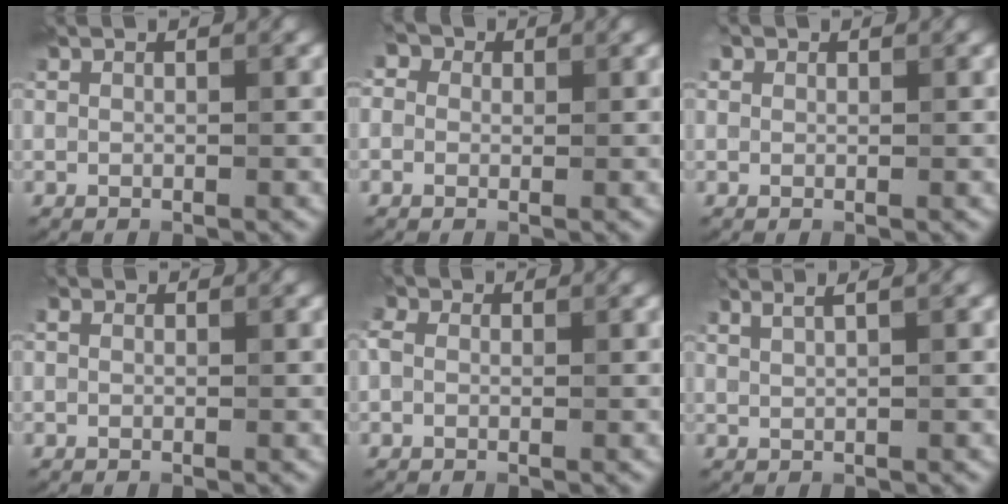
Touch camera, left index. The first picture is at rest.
{"total": 4.0, "force": [1.6, 3.1, 2.1], "torque": [-0.019, 0.024, -0.020]}
{"total": 1.0, "force": [0.6, 0.6, 0.3], "torque": [-0.003, 0.001, 0.004]}
{"total": 0.8, "force": [0.2, 0.7, 0.5], "torque": [-0.008, -0.003, -0.002]}
{"total": 1.7, "force": [0.1, 1.4, 1.0], "torque": [-0.022, 0.008, -0.011]}
{"total": 3.7, "force": [2.3, 1.5, 2.5], "torque": [-0.018, 0.024, 0.010]}